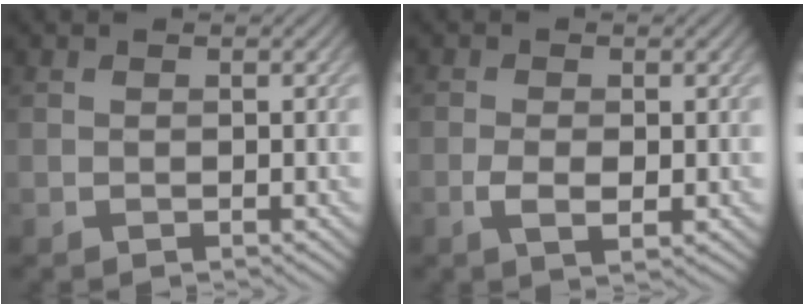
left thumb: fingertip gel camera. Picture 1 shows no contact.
{"total": 2.7, "force": [-0.7, 1.3, 2.3], "torque": [-0.049, -0.005, -0.014]}